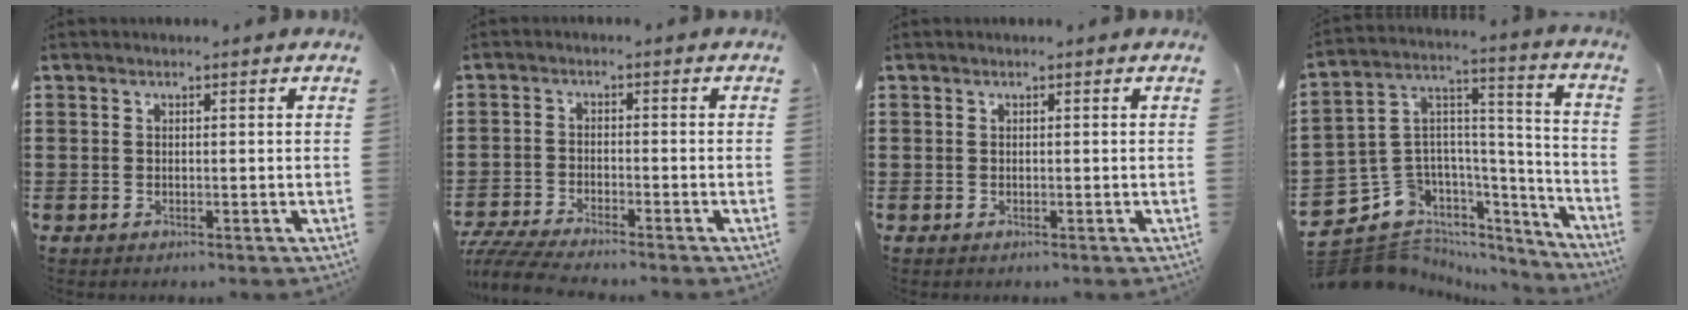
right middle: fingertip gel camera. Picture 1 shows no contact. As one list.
[{"total": 4.6, "force": [-4.5, 0.1, 1.3], "torque": [-0.041, -0.012, -0.093]}, {"total": 0.0}, {"total": 10.1, "force": [-7.1, 7.1, 1.7], "torque": [-0.074, -0.004, -0.133]}]